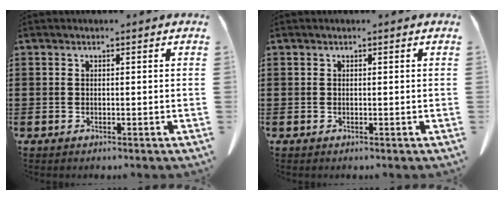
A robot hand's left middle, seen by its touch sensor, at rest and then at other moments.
{"total": 0.0}